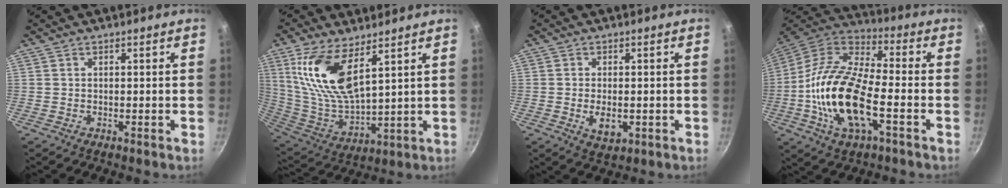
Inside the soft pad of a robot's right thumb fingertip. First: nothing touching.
{"total": 15.2, "force": [7.2, 6.1, 11.9], "torque": [-0.233, -0.049, 0.155]}
{"total": 4.8, "force": [-0.9, 2.7, 3.8], "torque": [-0.063, -0.005, -0.009]}
{"total": 20.2, "force": [-4.7, 8.9, 17.5], "torque": [-0.336, 0.033, -0.105]}